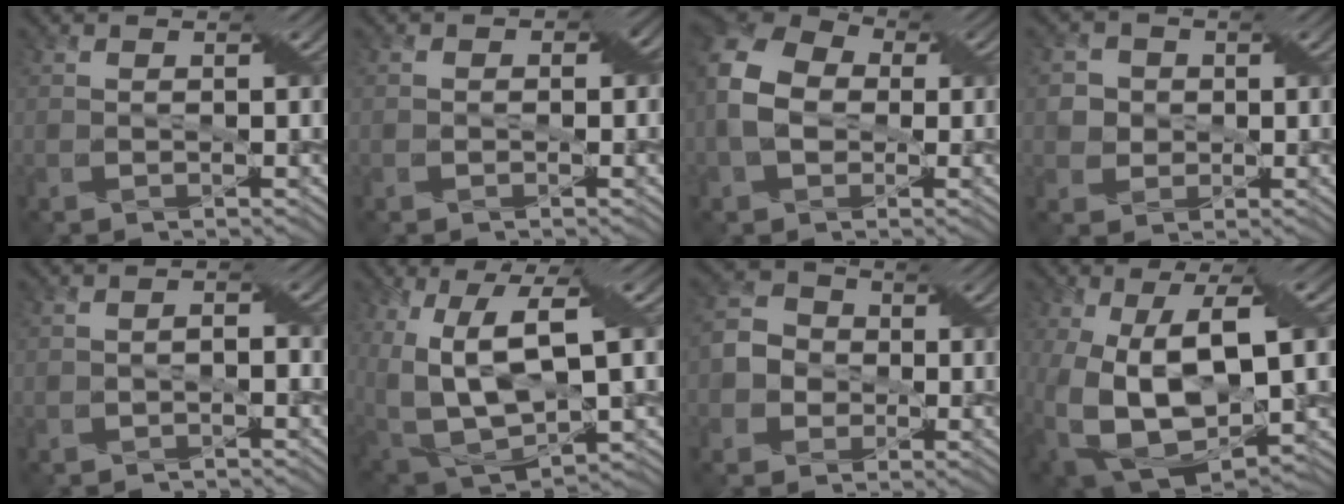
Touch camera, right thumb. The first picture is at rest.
{"total": 1.8, "force": [-0.3, 1.5, 1.1], "torque": [-0.016, -0.002, -0.006]}
{"total": 8.8, "force": [-0.6, 6.9, 5.6], "torque": [-0.149, 0.007, -0.026]}
{"total": 3.9, "force": [0.6, 3.7, 1.1], "torque": [-0.036, 0.003, 0.007]}
{"total": 1.4, "force": [-1.0, 0.5, 0.8], "torque": [-0.014, 0.007, -0.020]}
{"total": 15.4, "force": [2.2, 7.7, 13.1], "torque": [-0.279, -0.016, 0.065]}
{"total": 4.7, "force": [-0.9, 4.3, 1.8], "torque": [-0.045, 0.008, -0.026]}
{"total": 16.6, "force": [-1.2, 8.7, 14.1], "torque": [-0.264, -0.032, 0.005]}